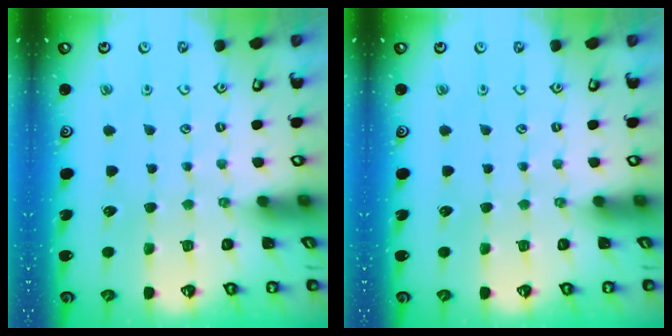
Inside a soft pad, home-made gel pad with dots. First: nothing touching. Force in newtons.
{"total": 0.0}